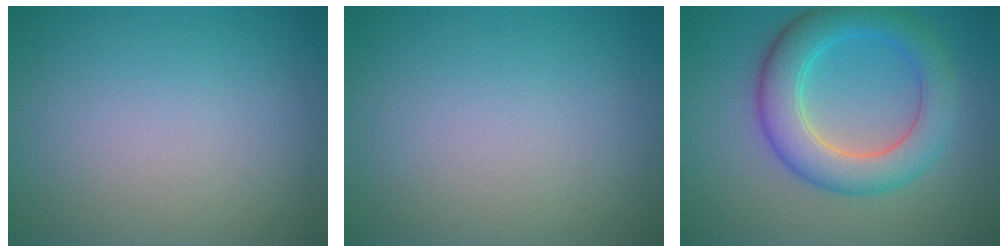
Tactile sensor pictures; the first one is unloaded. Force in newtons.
{"total": 0.0}
{"total": 6.2, "press": 6.2, "slide": 0.3}